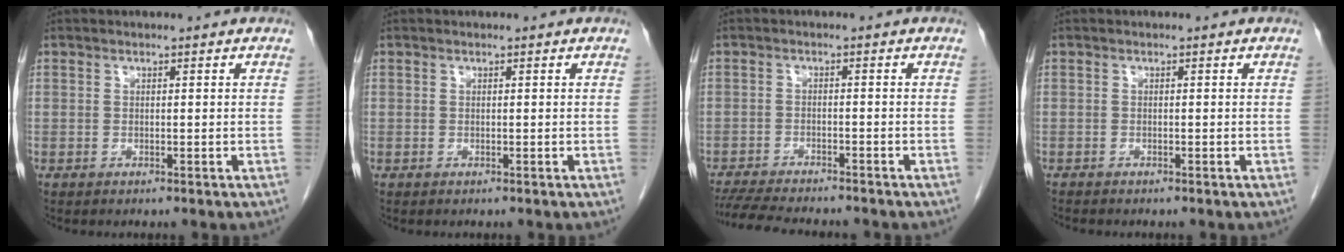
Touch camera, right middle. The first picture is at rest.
{"total": 0.0}
{"total": 10.9, "force": [-9.9, 1.2, 4.4], "torque": [-0.072, -0.014, -0.147]}
{"total": 1.0, "force": [-0.9, 0.2, 0.3], "torque": [-0.011, -0.002, -0.017]}